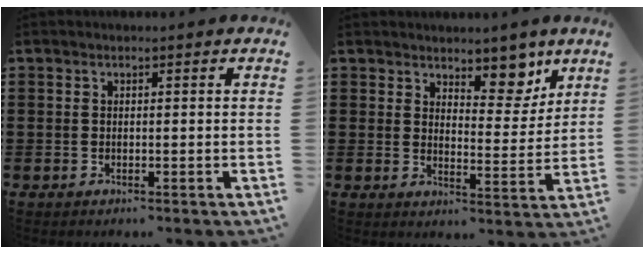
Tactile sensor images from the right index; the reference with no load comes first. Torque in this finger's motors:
{"motor_torque": [0.56, 0.55, 0.09, 0.05]}